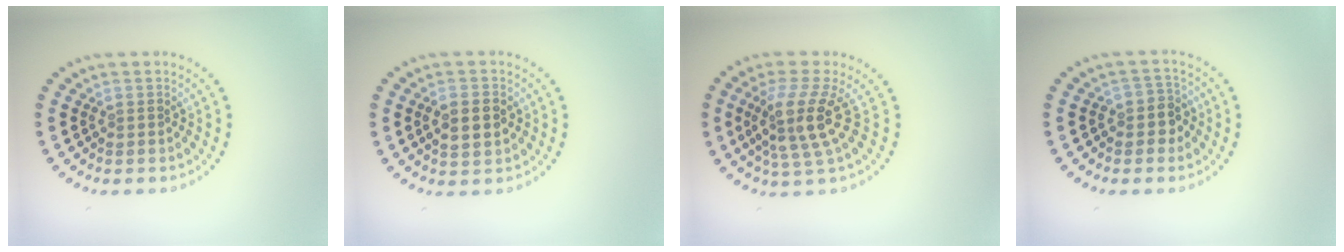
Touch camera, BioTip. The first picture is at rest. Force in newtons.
{"total": 2.6, "press": 2.6, "slide": 0.0}
{"total": 4.3, "press": 3.2, "slide": 2.8}
{"total": 2.1, "press": 1.9, "slide": 0.9}